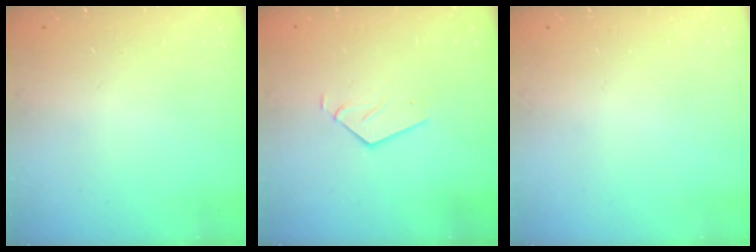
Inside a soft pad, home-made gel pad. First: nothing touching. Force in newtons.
{"total": 3.5, "press": 3.5, "slide": 0.3}
{"total": 0.0}